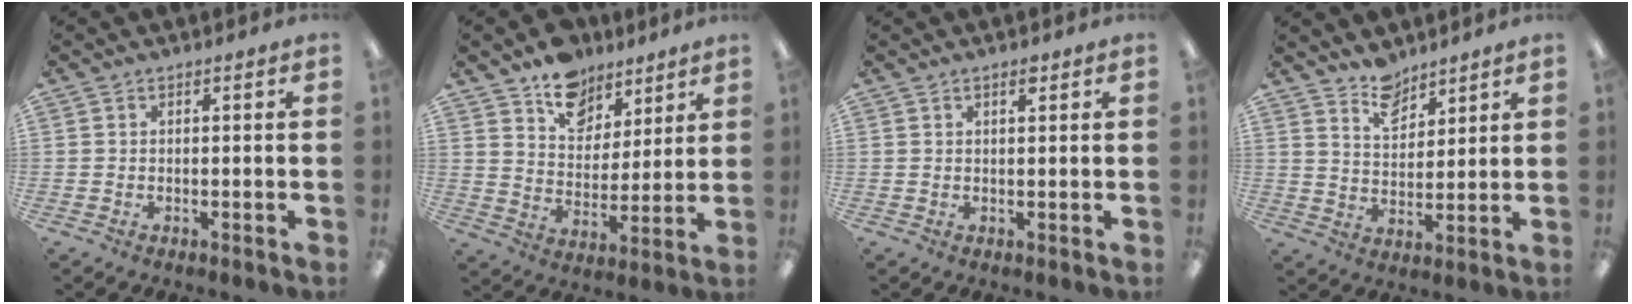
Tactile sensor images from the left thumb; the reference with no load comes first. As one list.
[{"total": 11.5, "force": [8.6, 7.1, 2.7], "torque": [-0.041, -0.056, 0.163]}, {"total": 1.6, "force": [1.1, 0.5, 1.0], "torque": [-0.014, -0.002, 0.018]}, {"total": 7.9, "force": [6.5, 3.9, 2.1], "torque": [-0.032, -0.039, 0.121]}]